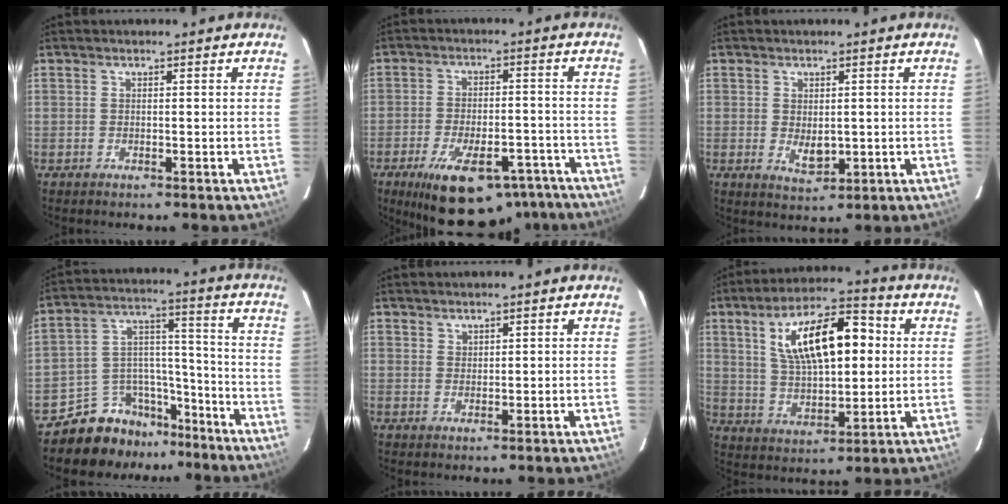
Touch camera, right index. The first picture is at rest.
{"total": 20.9, "force": [-14.9, 8.8, 11.7], "torque": [-0.210, -0.010, -0.202]}
{"total": 4.0, "force": [-0.1, 2.6, 3.1], "torque": [-0.050, -0.008, 0.004]}
{"total": 11.8, "force": [-9.6, 6.8, 1.2], "torque": [-0.029, 0.071, -0.152]}
{"total": 1.3, "force": [1.1, 0.7, 0.1], "torque": [0.004, 0.004, 0.021]}
{"total": 16.8, "force": [4.2, 7.2, 14.6], "torque": [-0.249, 0.027, 0.080]}